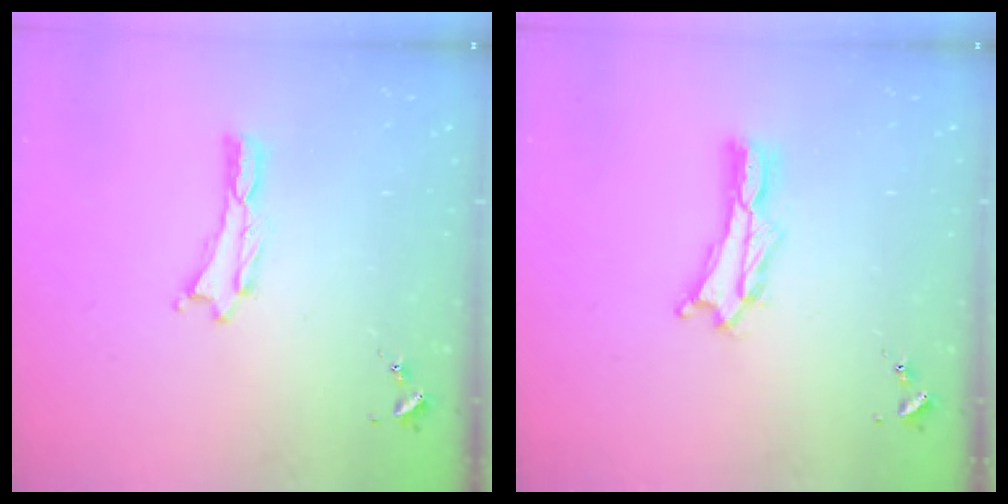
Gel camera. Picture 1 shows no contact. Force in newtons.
{"total": 2.0, "press": 2.0, "slide": 0.3}